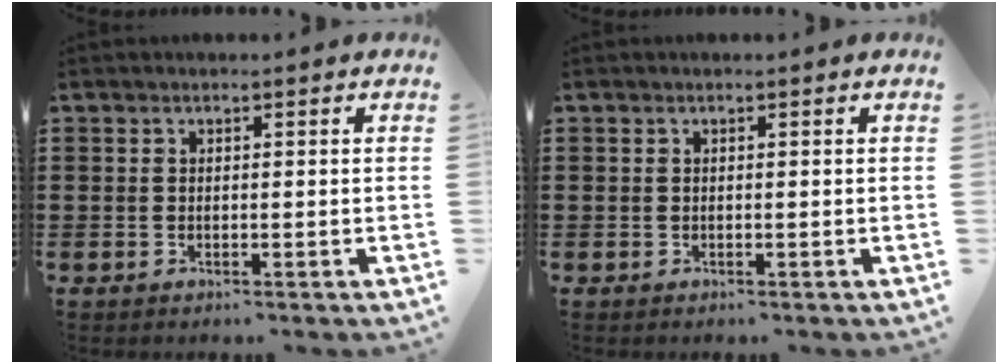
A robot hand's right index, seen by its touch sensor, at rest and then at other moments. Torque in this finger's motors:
{"motor_torque": [-0.97, 1.18, -0.69, -0.21]}